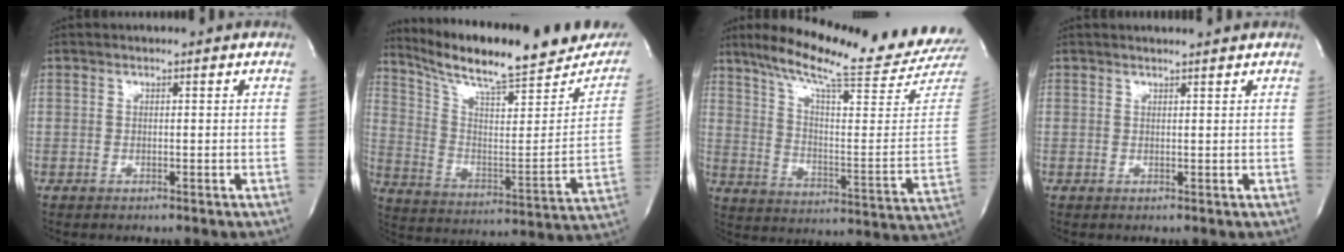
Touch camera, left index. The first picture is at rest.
{"total": 24.8, "force": [21.0, 3.9, 12.7], "torque": [-0.207, -0.030, 0.304]}
{"total": 23.9, "force": [21.2, -0.2, 10.9], "torque": [-0.176, -0.080, 0.289]}
{"total": 2.8, "force": [2.7, -0.3, 0.8], "torque": [-0.012, 0.007, 0.033]}